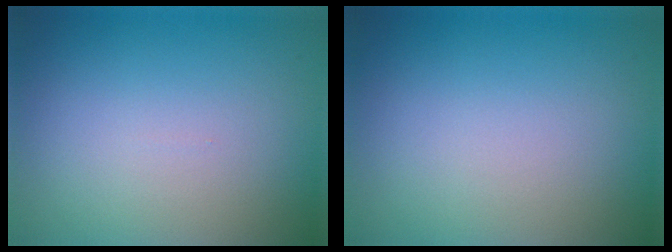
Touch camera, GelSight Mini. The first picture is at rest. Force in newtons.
{"total": 0.0}